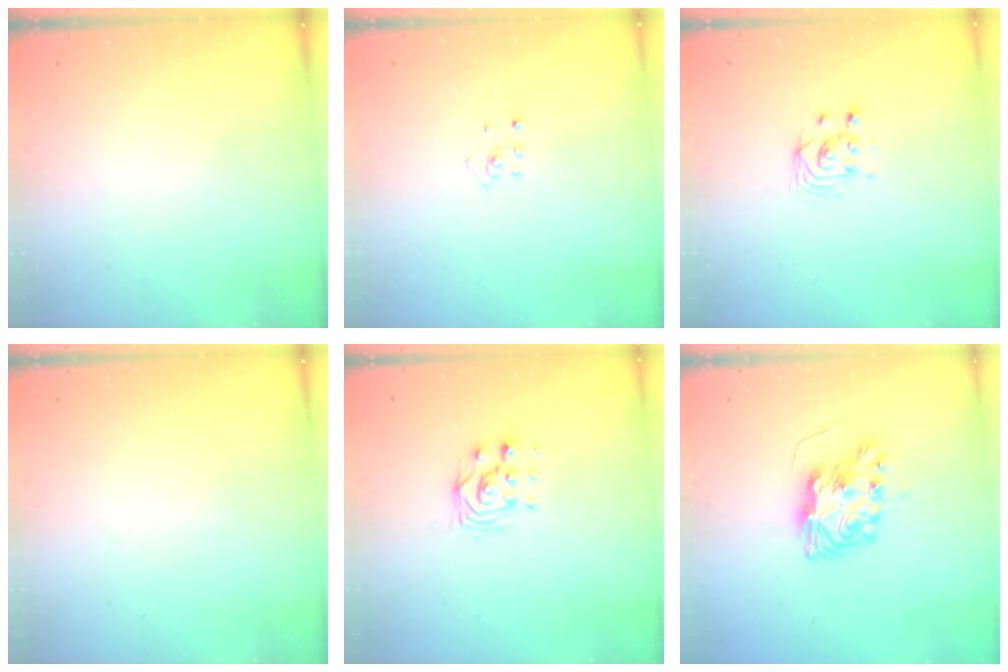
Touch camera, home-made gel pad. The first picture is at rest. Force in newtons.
{"total": 2.7, "press": 2.6, "slide": 0.6}
{"total": 4.7, "press": 4.6, "slide": 1.2}
{"total": 0.0}
{"total": 7.3, "press": 7.2, "slide": 0.6}
{"total": 8.5, "press": 8.4, "slide": 0.4}